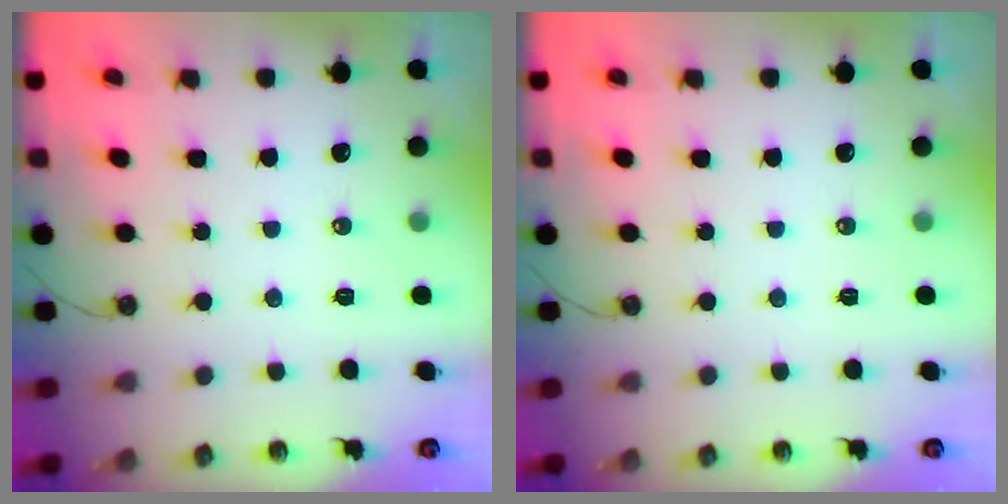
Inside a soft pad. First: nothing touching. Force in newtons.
{"total": 0.0}